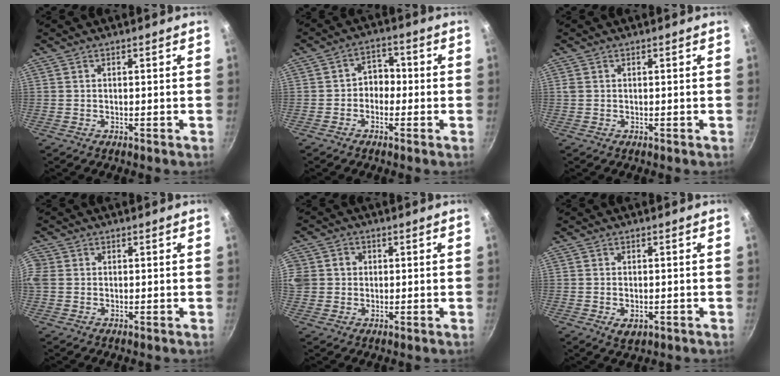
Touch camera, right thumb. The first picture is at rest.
{"total": 4.9, "force": [-0.9, 3.9, 2.9], "torque": [-0.013, 0.023, -0.029]}
{"total": 0.6, "force": [0.1, 0.5, 0.4], "torque": [-0.008, 0.002, 0.002]}
{"total": 5.5, "force": [0.8, 4.6, 2.8], "torque": [-0.084, 0.013, 0.019]}
{"total": 10.1, "force": [1.6, 9.2, 4.0], "torque": [-0.102, 0.025, 0.037]}
{"total": 2.6, "force": [-0.8, 1.5, 2.0], "torque": [-0.030, 0.003, -0.005]}